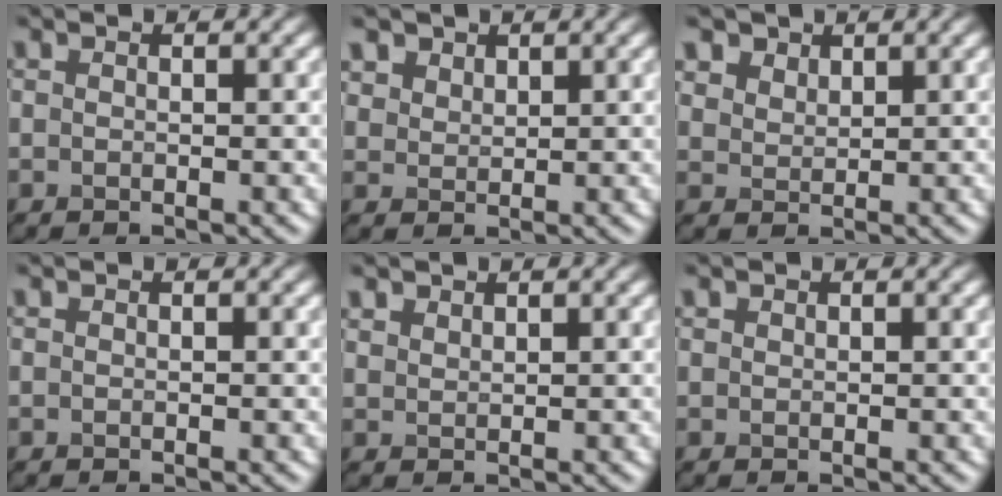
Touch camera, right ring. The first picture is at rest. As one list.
[{"total": 1.6, "force": [1.2, -0.1, -1.1], "torque": [-0.019, -0.008, 0.059]}, {"total": 2.1, "force": [1.9, 0.3, -0.7], "torque": [-0.029, -0.005, 0.068]}, {"total": 0.0}, {"total": 1.5, "force": [0.7, -0.7, -1.1], "torque": [-0.008, -0.008, 0.036]}, {"total": 0.8, "force": [0.0, -0.5, -0.6], "torque": [-0.007, -0.003, 0.006]}]